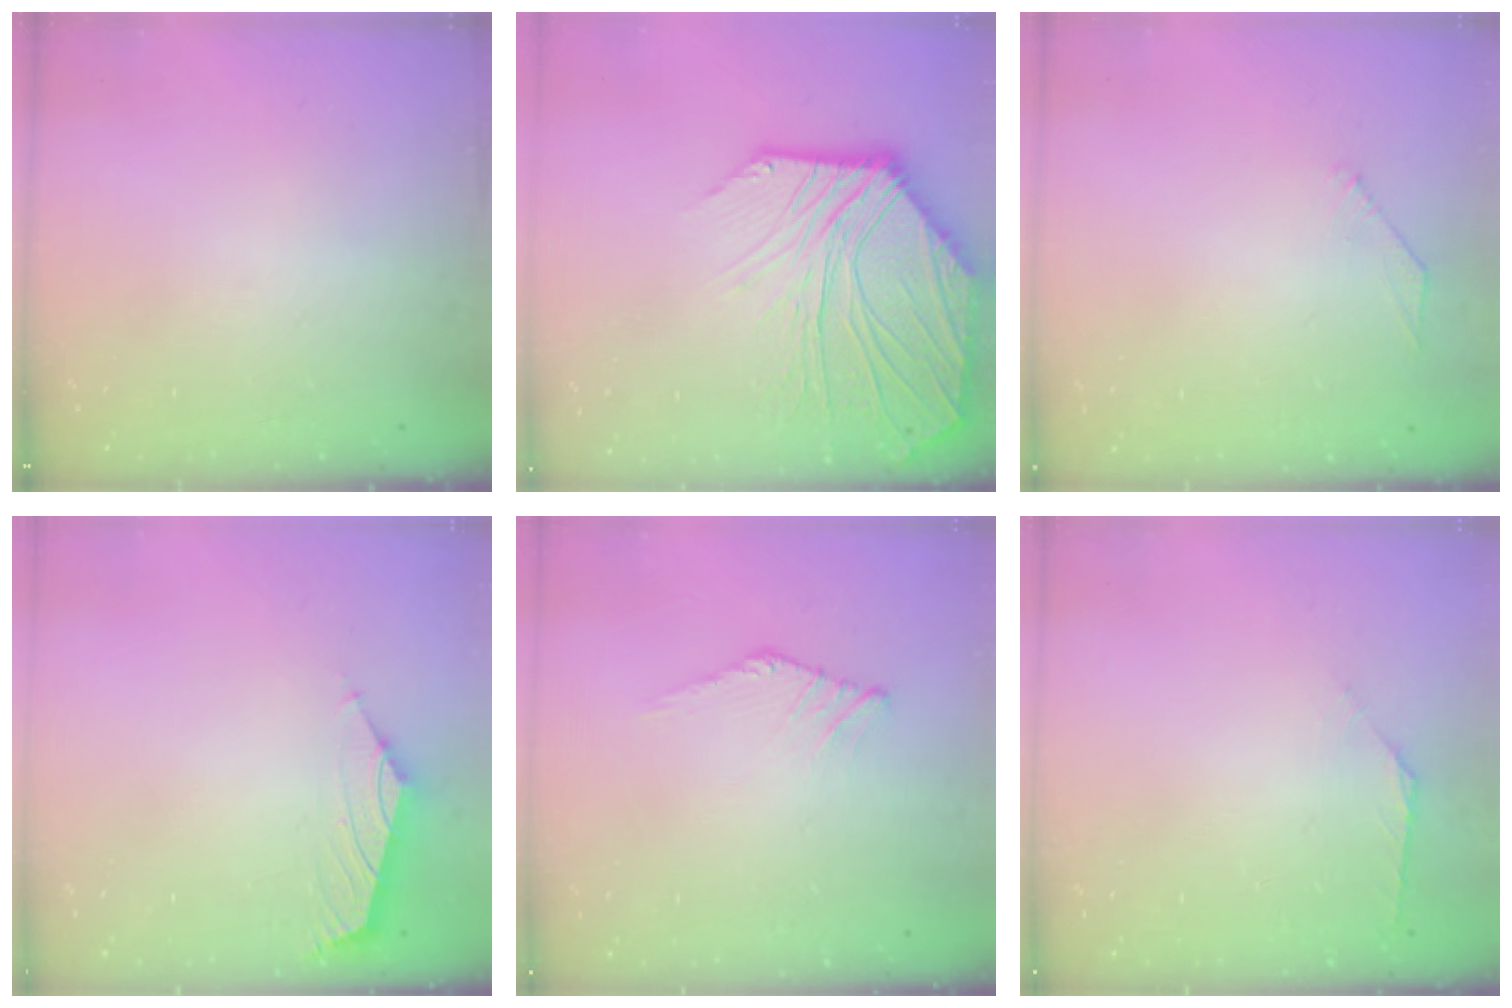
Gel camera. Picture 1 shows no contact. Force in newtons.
{"total": 19.5, "press": 19.3, "slide": 2.6}
{"total": 2.6, "press": 2.5, "slide": 0.6}
{"total": 1.7, "press": 1.6, "slide": 0.7}
{"total": 0.0}
{"total": 2.1, "press": 2.0, "slide": 0.6}